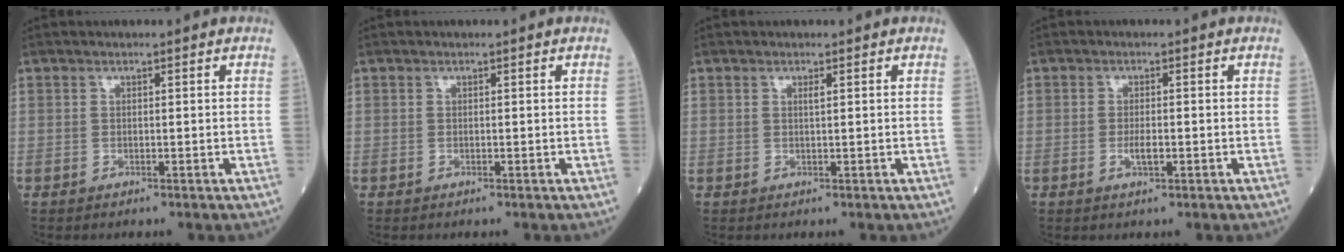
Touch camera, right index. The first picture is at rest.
{"total": 0.0}
{"total": 0.6, "force": [0.2, -0.1, 0.5], "torque": [-0.012, -0.001, 0.004]}
{"total": 2.1, "force": [-0.6, 0.5, 1.9], "torque": [-0.036, 0.000, -0.008]}